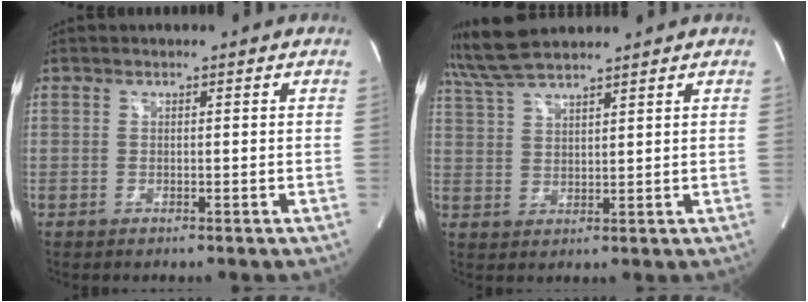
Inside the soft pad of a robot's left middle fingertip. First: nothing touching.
{"total": 7.8, "force": [7.1, 0.5, 3.1], "torque": [-0.076, 0.031, 0.140]}